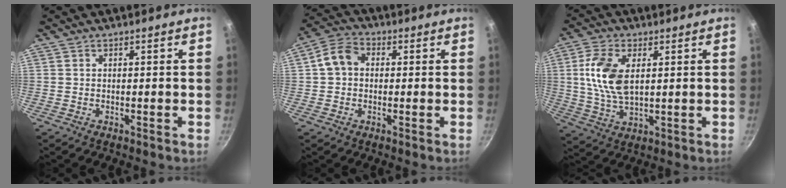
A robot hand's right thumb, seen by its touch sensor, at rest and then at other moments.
{"total": 6.5, "force": [0.5, 5.1, 3.9], "torque": [-0.056, 0.019, -0.006]}
{"total": 11.0, "force": [2.2, 6.0, 9.0], "torque": [-0.176, -0.005, 0.044]}